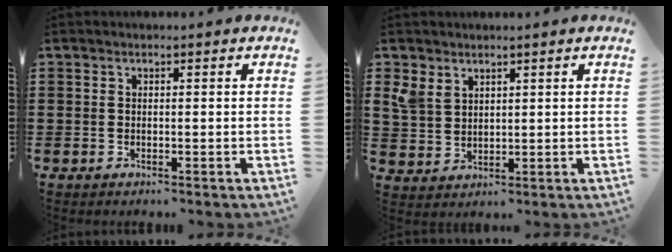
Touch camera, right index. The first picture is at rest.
{"total": 3.8, "force": [2.4, 2.6, 1.3], "torque": [-0.038, 0.012, 0.048]}